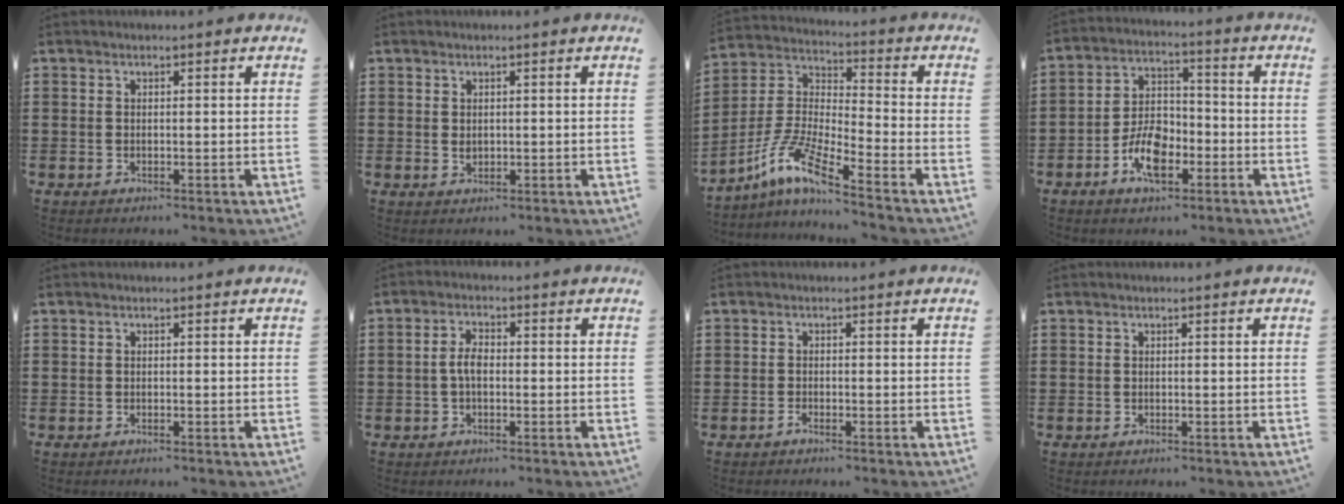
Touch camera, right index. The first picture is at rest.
{"total": 1.0, "force": [0.3, 0.7, 0.6], "torque": [-0.014, 0.005, 0.004]}
{"total": 9.2, "force": [-6.6, 0.7, 6.3], "torque": [-0.165, -0.023, -0.141]}
{"total": 7.8, "force": [-3.4, 4.2, 5.6], "torque": [-0.120, 0.003, -0.064]}
{"total": 0.0}
{"total": 3.2, "force": [-0.4, 1.5, 2.8], "torque": [-0.068, -0.001, -0.012]}
{"total": 0.8, "force": [-0.7, 0.2, 0.2], "torque": [-0.006, -0.001, -0.014]}
{"total": 0.0}